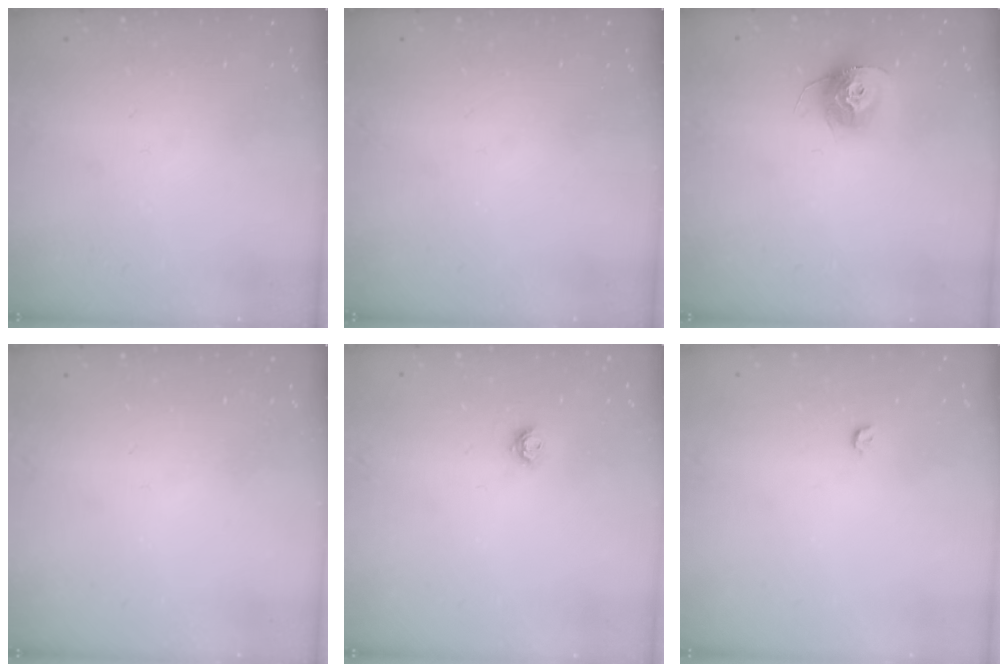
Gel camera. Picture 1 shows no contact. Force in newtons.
{"total": 0.0}
{"total": 11.8, "press": 11.8, "slide": 0.9}
{"total": 0.0}
{"total": 4.3, "press": 4.3, "slide": 0.6}
{"total": 3.2, "press": 3.2, "slide": 0.6}